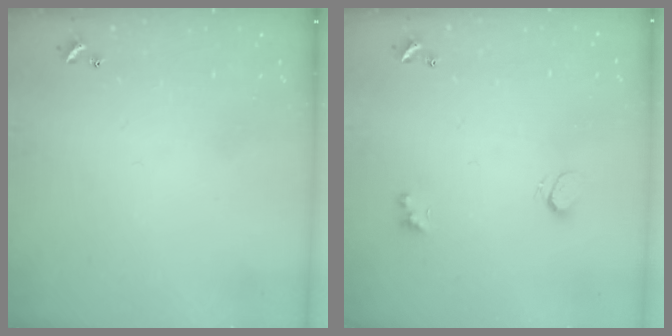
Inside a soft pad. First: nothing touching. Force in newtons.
{"total": 1.4, "press": 0.7, "slide": 1.2}